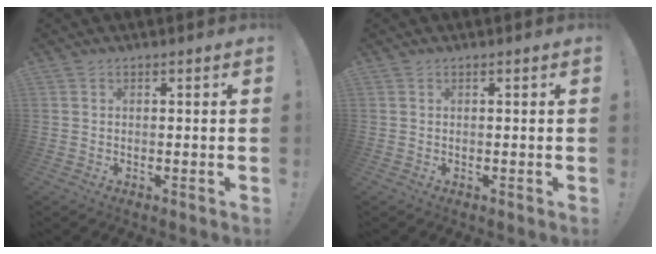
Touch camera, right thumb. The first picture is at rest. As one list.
[{"total": 0.0}]